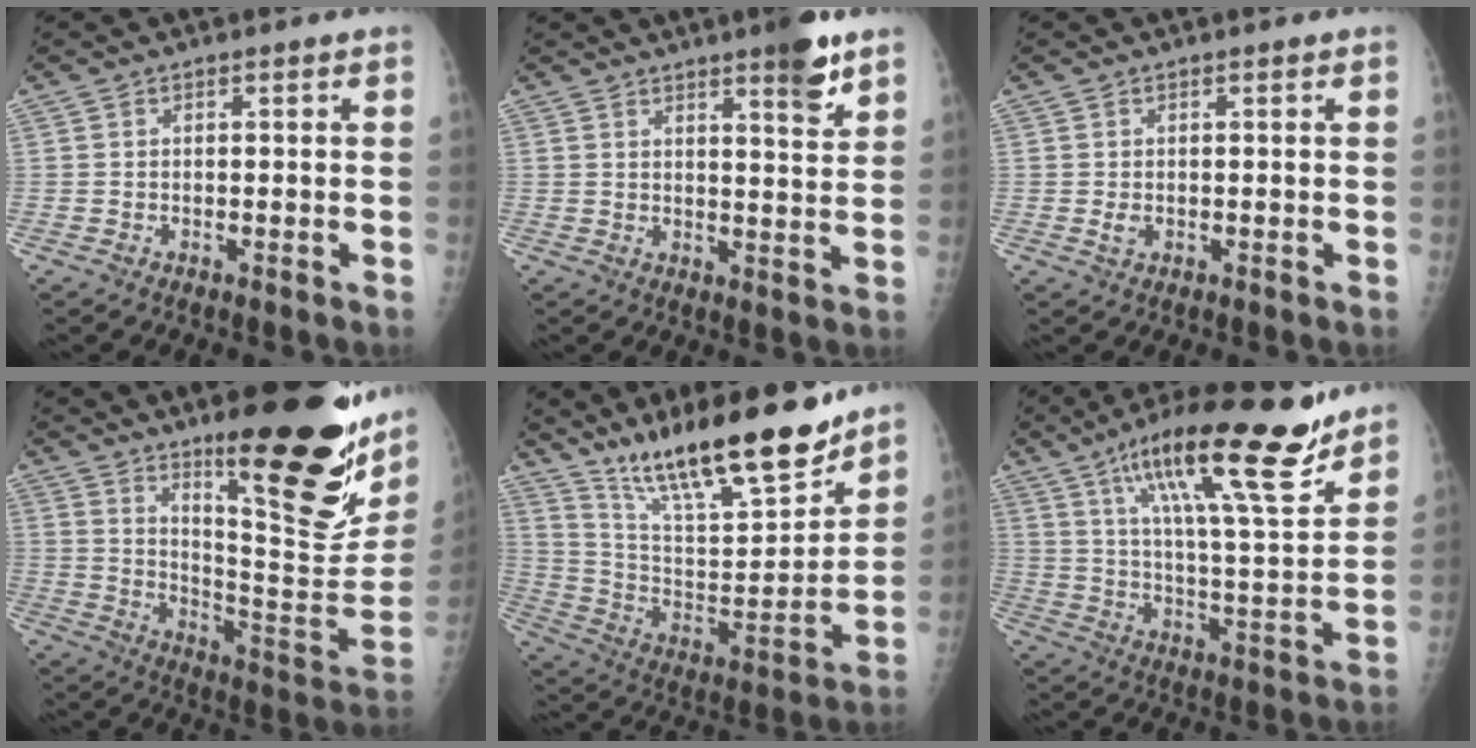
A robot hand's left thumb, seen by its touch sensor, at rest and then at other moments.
{"total": 7.0, "force": [4.7, 1.1, 5.0], "torque": [-0.062, -0.031, 0.064]}
{"total": 1.4, "force": [0.1, 1.0, 0.9], "torque": [-0.012, -0.001, 0.005]}
{"total": 27.9, "force": [15.8, 6.8, 21.9], "torque": [-0.269, -0.089, 0.249]}
{"total": 22.7, "force": [17.5, 4.9, 13.6], "torque": [-0.199, -0.089, 0.305]}
{"total": 22.4, "force": [14.7, 4.5, 16.3], "torque": [-0.243, -0.058, 0.241]}